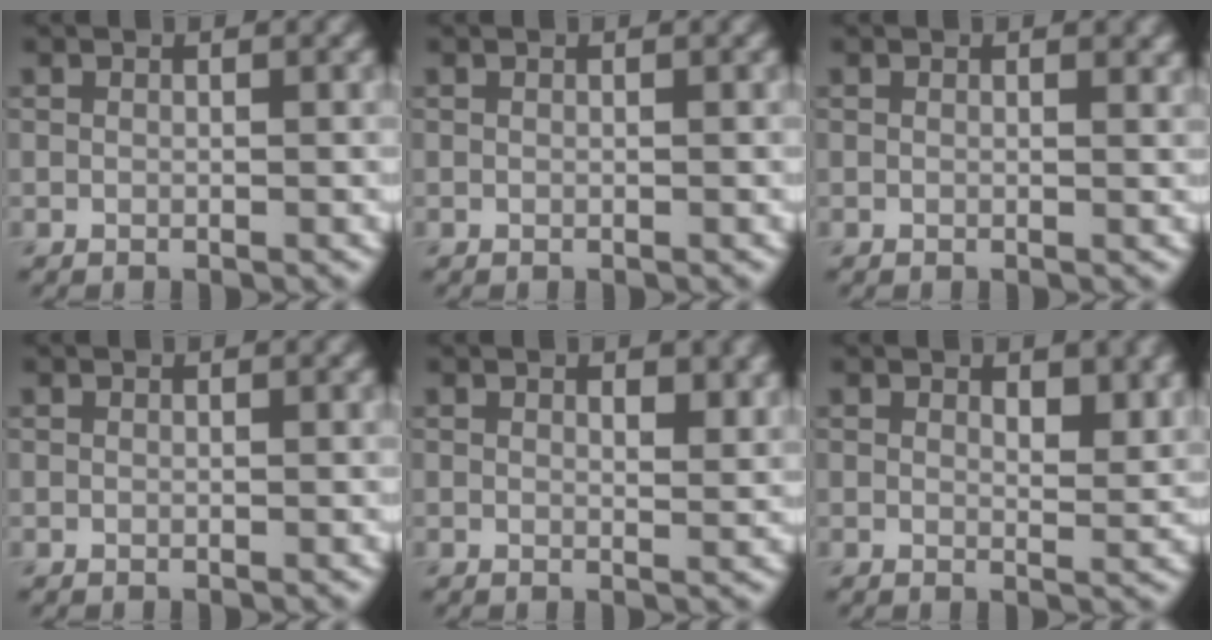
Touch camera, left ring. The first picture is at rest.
{"total": 0.0}
{"total": 0.7, "force": [0.5, 0.2, 0.5], "torque": [-0.003, -0.001, 0.008]}
{"total": 0.0}
{"total": 2.0, "force": [1.1, 0.7, 1.4], "torque": [-0.017, -0.005, 0.021]}
{"total": 2.4, "force": [1.4, 1.0, 1.7], "torque": [-0.021, -0.007, 0.025]}